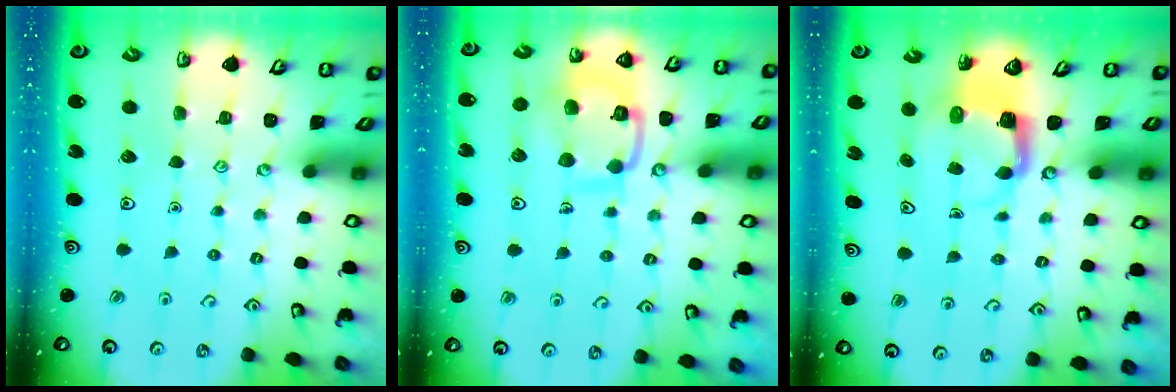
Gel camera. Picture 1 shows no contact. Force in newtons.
{"total": 12.3, "press": 12.3, "slide": 0.9}
{"total": 3.9, "press": 3.9, "slide": 0.2}